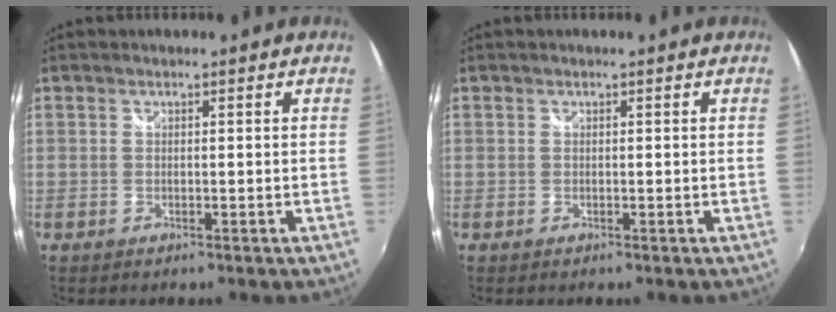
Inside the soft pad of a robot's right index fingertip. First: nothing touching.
{"total": 0.0}